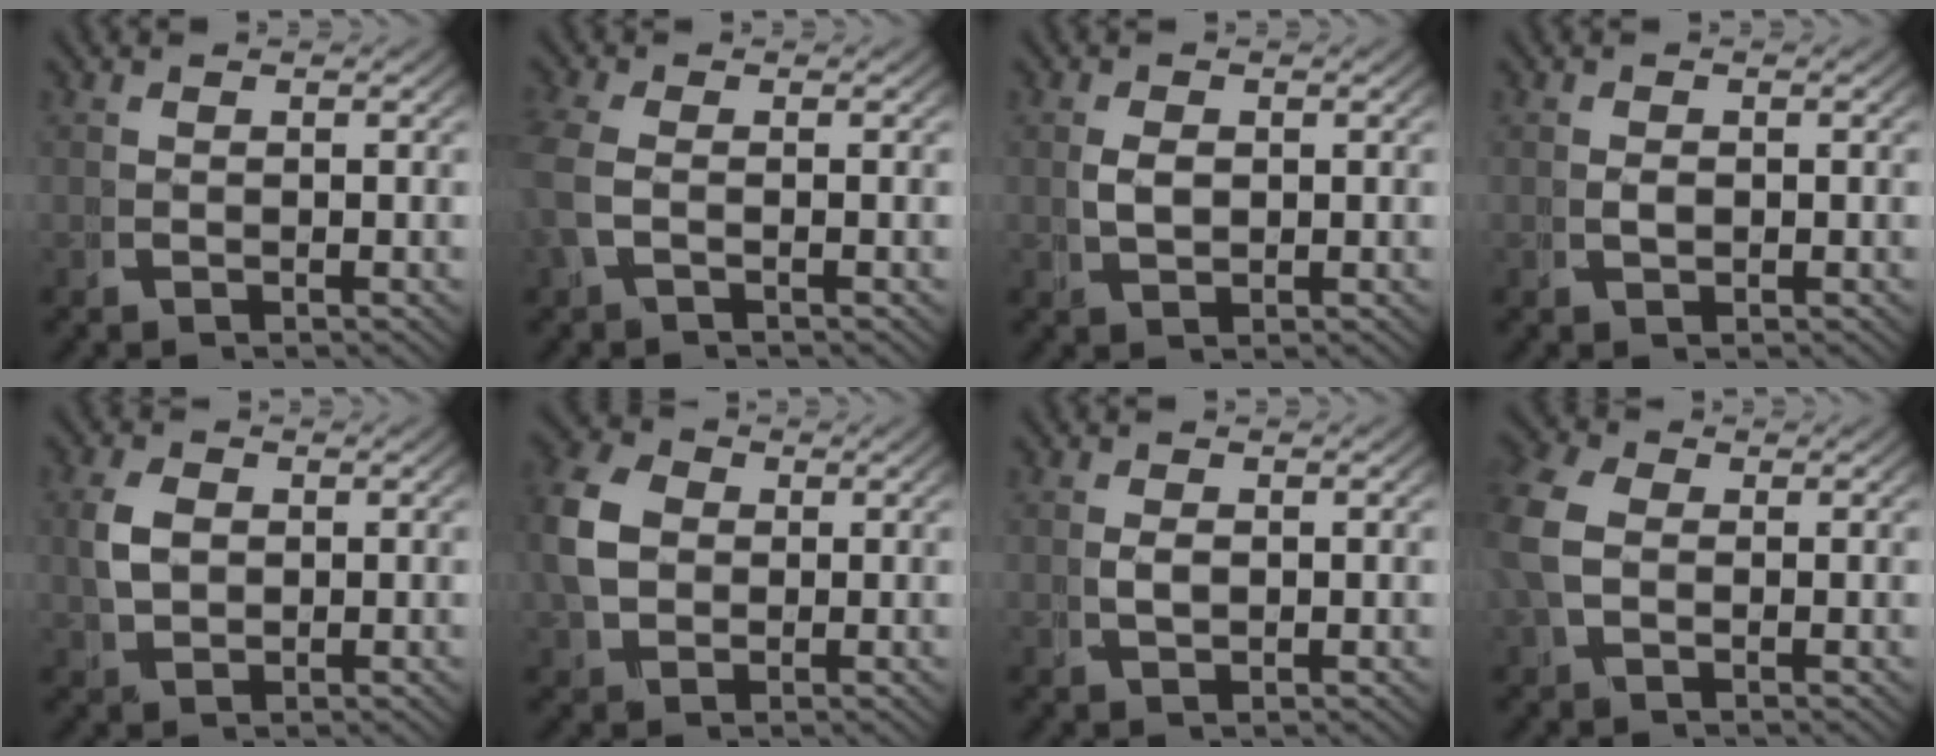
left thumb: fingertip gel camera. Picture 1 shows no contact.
{"total": 2.9, "force": [-0.3, 1.7, 2.3], "torque": [-0.077, -0.004, -0.003]}
{"total": 1.9, "force": [0.4, 1.2, 1.4], "torque": [-0.035, -0.009, 0.019]}
{"total": 0.9, "force": [0.1, 0.6, 0.7], "torque": [-0.019, -0.008, 0.008]}
{"total": 3.3, "force": [0.5, 2.4, 2.1], "torque": [-0.055, -0.012, 0.021]}
{"total": 6.0, "force": [0.9, 4.8, 3.6], "torque": [-0.100, -0.015, 0.027]}
{"total": 1.2, "force": [0.3, 0.7, 1.0], "torque": [-0.028, -0.007, 0.014]}
{"total": 4.3, "force": [0.4, 3.3, 2.7], "torque": [-0.089, -0.009, 0.010]}